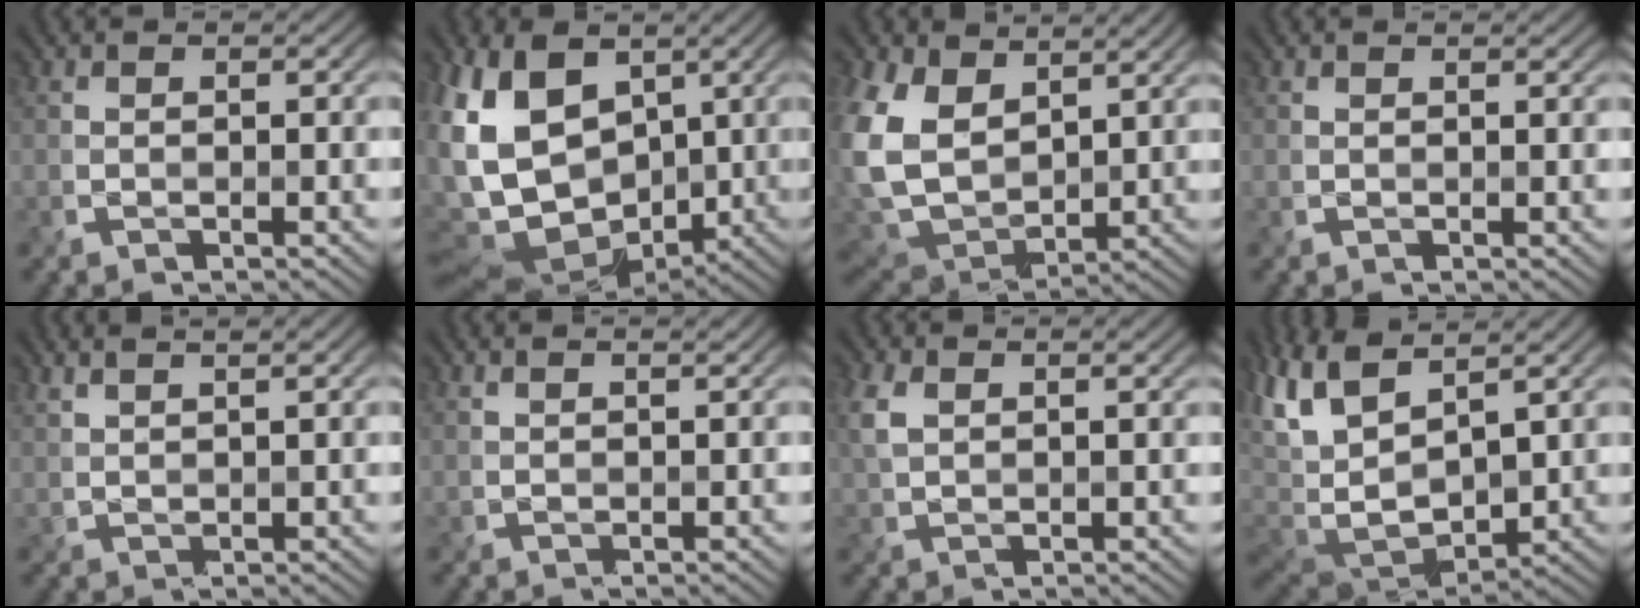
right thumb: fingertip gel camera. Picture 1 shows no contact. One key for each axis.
{"total": 15.9, "fx": 0.3, "fy": 10.9, "fz": 11.7, "tx": -0.273, "ty": -0.025, "tz": 0.031}
{"total": 13.1, "fx": 5.3, "fy": 8.1, "fz": 8.8, "tx": -0.245, "ty": 0.002, "tz": 0.103}
{"total": 0.7, "fx": 0.6, "fy": -0.1, "fz": 0.4, "tx": -0.007, "ty": -0.004, "tz": 0.010}
{"total": 3.4, "fx": 2.9, "fy": 0.5, "fz": 1.7, "tx": -0.020, "ty": 0.008, "tz": 0.041}
{"total": 2.3, "fx": 2.0, "fy": 0.3, "fz": 1.0, "tx": -0.015, "ty": 0.002, "tz": 0.027}
{"total": 4.4, "fx": 2.4, "fy": 1.9, "fz": 3.1, "tx": -0.083, "ty": 0.005, "tz": 0.047}
{"total": 13.1, "fx": 3.9, "fy": 6.5, "fz": 10.7, "tx": -0.272, "ty": 0.000, "tz": 0.079}